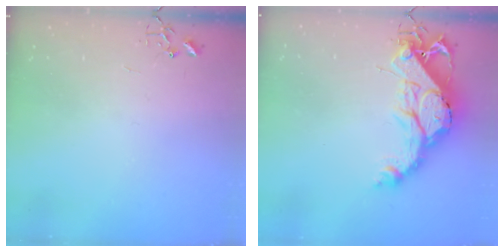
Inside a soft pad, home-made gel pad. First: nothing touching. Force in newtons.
{"total": 18.0, "press": 17.9, "slide": 1.7}